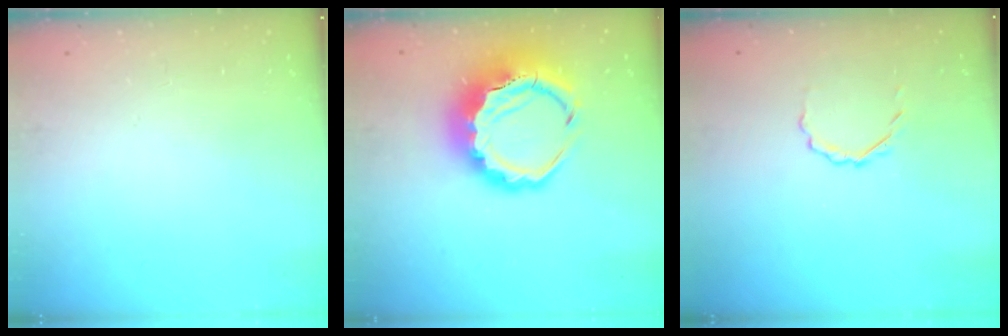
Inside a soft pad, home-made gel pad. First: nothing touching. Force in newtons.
{"total": 13.7, "press": 13.4, "slide": 2.9}
{"total": 2.1, "press": 2.0, "slide": 0.8}